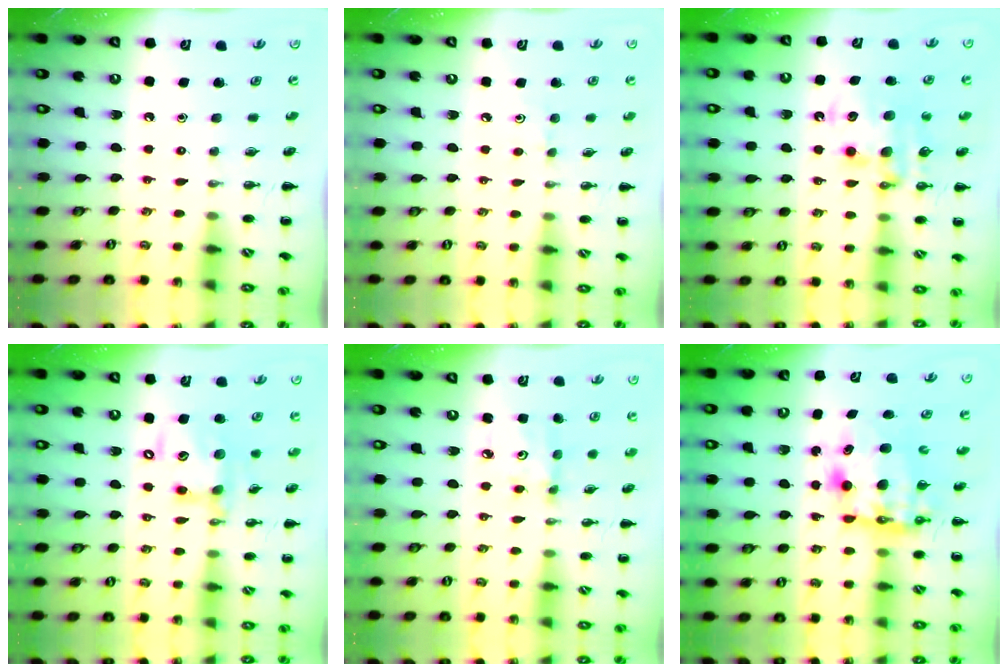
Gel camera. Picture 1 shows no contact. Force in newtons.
{"total": 3.4, "press": 3.3, "slide": 0.9}
{"total": 11.2, "press": 10.9, "slide": 2.9}
{"total": 13.4, "press": 13.1, "slide": 2.7}
{"total": 3.6, "press": 3.6, "slide": 0.5}
{"total": 9.3, "press": 9.1, "slide": 2.2}